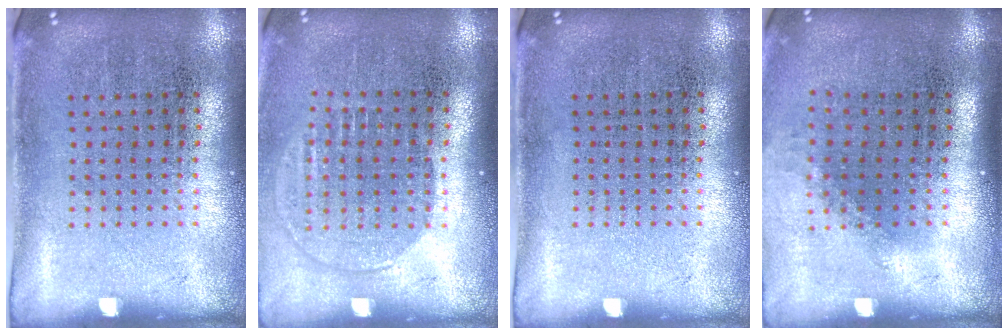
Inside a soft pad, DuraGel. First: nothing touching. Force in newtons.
{"total": 1.5, "press": 1.2, "slide": 0.8}
{"total": 0.0}
{"total": 1.1, "press": 0.9, "slide": 0.7}